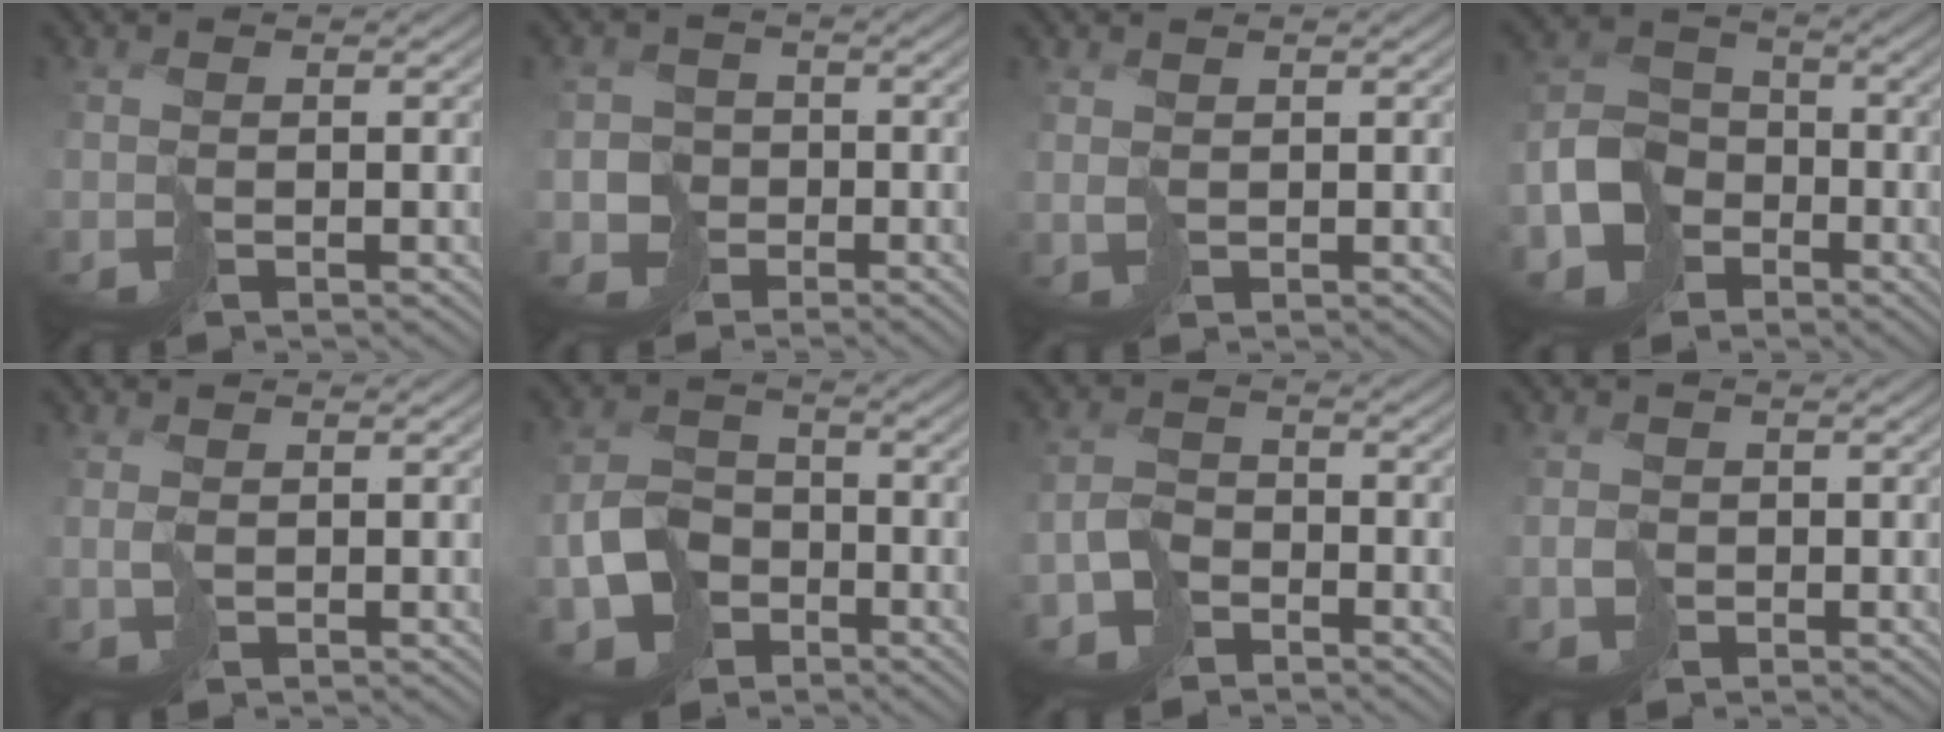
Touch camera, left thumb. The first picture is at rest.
{"total": 3.5, "force": [-1.6, 3.0, 0.3], "torque": [-0.001, -0.006, -0.042]}
{"total": 0.8, "force": [0.6, 0.6, 0.1], "torque": [-0.008, -0.004, 0.014]}
{"total": 8.7, "force": [-4.6, 6.6, 3.3], "torque": [-0.074, -0.016, -0.099]}
{"total": 0.8, "force": [0.3, 0.7, 0.3], "torque": [-0.012, -0.004, 0.008]}
{"total": 8.6, "force": [-4.5, 6.1, 3.9], "torque": [-0.083, -0.017, -0.093]}
{"total": 4.2, "force": [-3.0, 2.7, 1.1], "torque": [-0.019, -0.003, -0.068]}
{"total": 1.9, "force": [-0.6, 1.8, 0.2], "torque": [-0.002, -0.004, -0.015]}